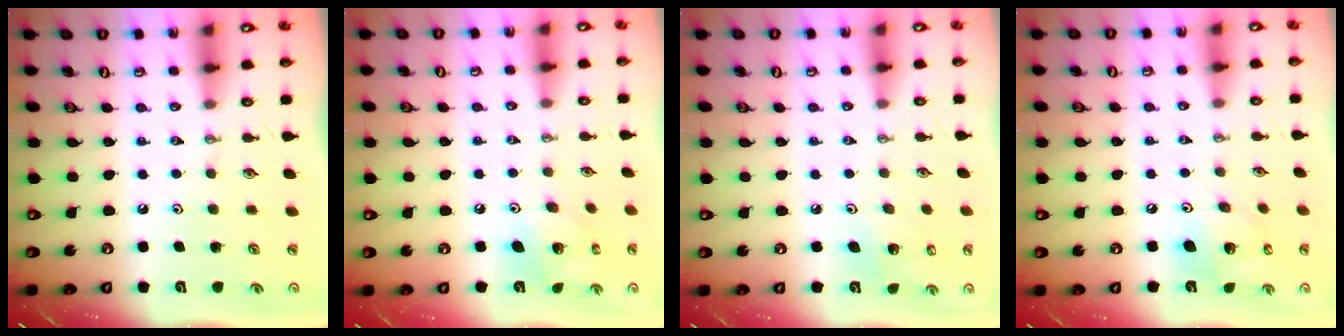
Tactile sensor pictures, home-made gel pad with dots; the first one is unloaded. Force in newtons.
{"total": 8.8, "press": 8.8, "slide": 0.7}
{"total": 4.2, "press": 3.6, "slide": 2.2}
{"total": 12.1, "press": 11.7, "slide": 3.0}